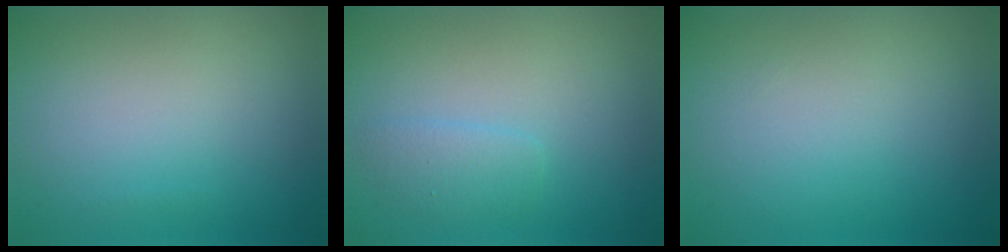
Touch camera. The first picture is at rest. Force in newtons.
{"total": 1.5, "press": 1.5, "slide": 0.1}
{"total": 0.0}